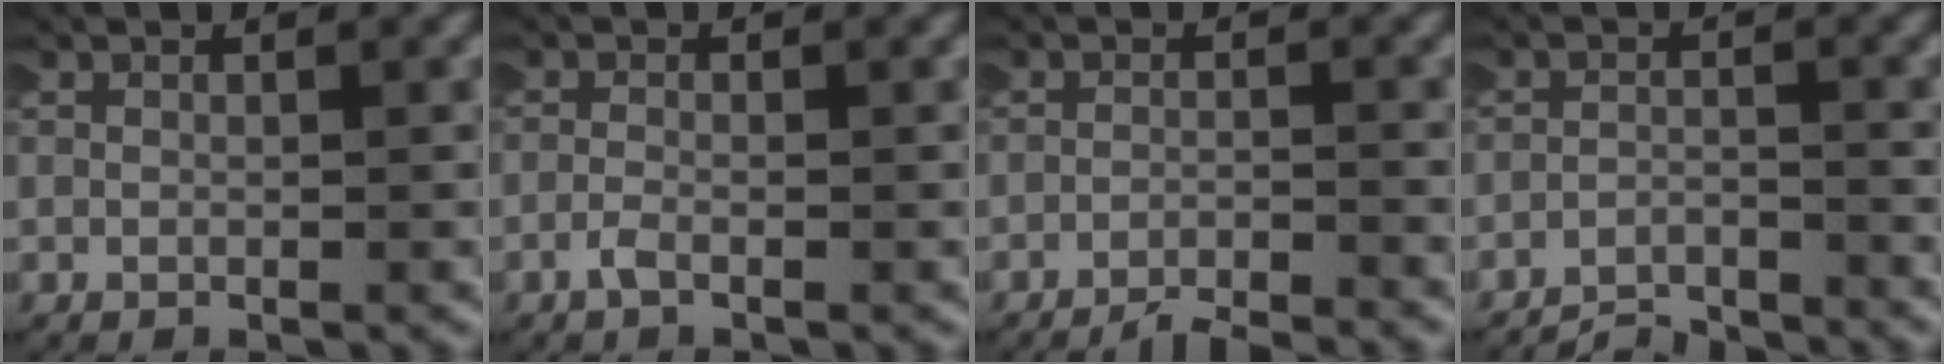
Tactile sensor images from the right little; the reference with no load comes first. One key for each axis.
{"total": 0.9, "fx": -0.8, "fy": 0.0, "fz": 0.5, "tx": -0.018, "ty": -0.004, "tz": -0.016}
{"total": 4.5, "fx": -4.4, "fy": 0.5, "fz": 0.5, "tx": -0.004, "ty": -0.014, "tz": -0.067}
{"total": 4.3, "fx": -4.3, "fy": 0.6, "fz": 0.3, "tx": -0.006, "ty": -0.017, "tz": -0.071}